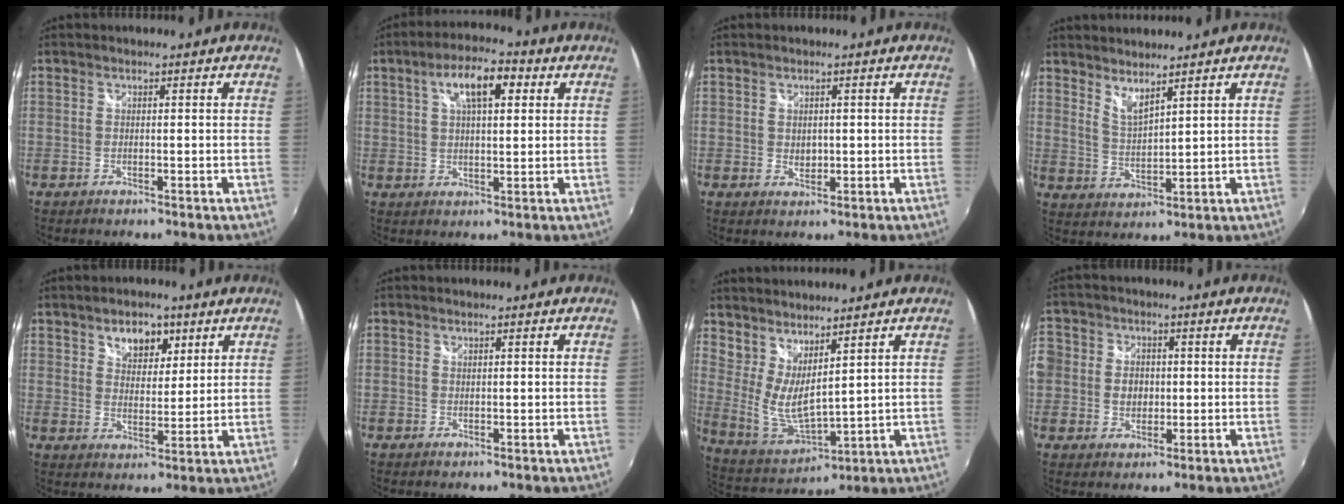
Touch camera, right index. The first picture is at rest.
{"total": 8.9, "force": [3.7, 3.5, 7.4], "torque": [-0.128, 0.018, 0.060]}
{"total": 1.8, "force": [0.3, 1.5, 1.0], "torque": [-0.013, 0.000, 0.005]}
{"total": 4.6, "force": [4.0, 0.5, 2.1], "torque": [-0.036, -0.006, 0.073]}
{"total": 6.5, "force": [3.7, 4.1, 3.5], "torque": [-0.048, 0.006, 0.061]}
{"total": 0.0}
{"total": 9.4, "force": [5.6, 3.0, 6.9], "torque": [-0.127, -0.015, 0.114]}
{"total": 10.6, "force": [-0.9, 9.9, 3.6], "torque": [-0.119, 0.024, -0.022]}